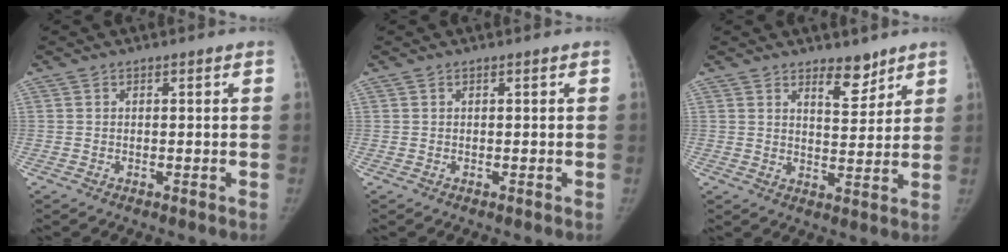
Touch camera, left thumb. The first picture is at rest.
{"total": 0.0}
{"total": 5.6, "force": [4.2, 2.4, 2.7], "torque": [-0.019, -0.035, 0.066]}